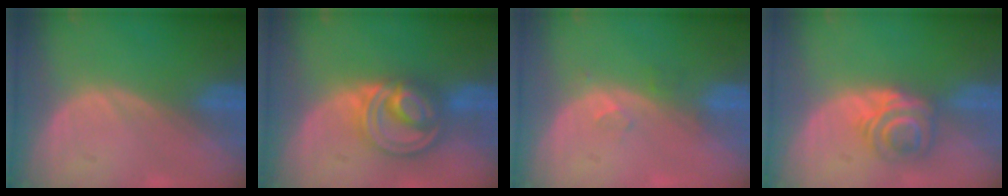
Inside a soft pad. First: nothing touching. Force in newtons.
{"total": 8.6, "press": 7.2, "slide": 4.7}
{"total": 1.9, "press": 1.6, "slide": 1.0}
{"total": 6.1, "press": 5.2, "slide": 3.2}